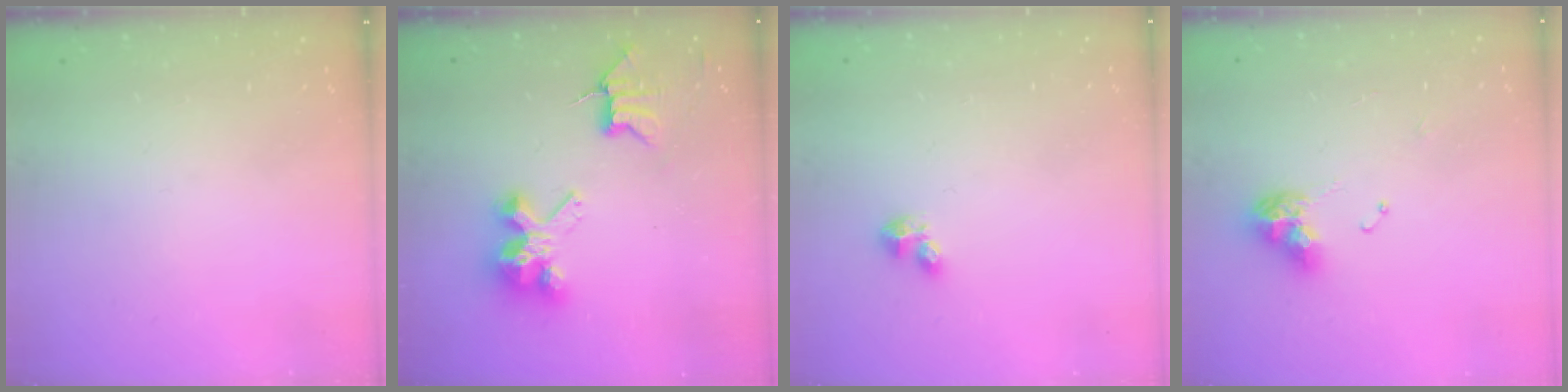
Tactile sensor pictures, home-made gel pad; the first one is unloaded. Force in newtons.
{"total": 8.0, "press": 8.0, "slide": 0.5}
{"total": 2.3, "press": 2.2, "slide": 0.5}
{"total": 9.4, "press": 9.4, "slide": 1.1}